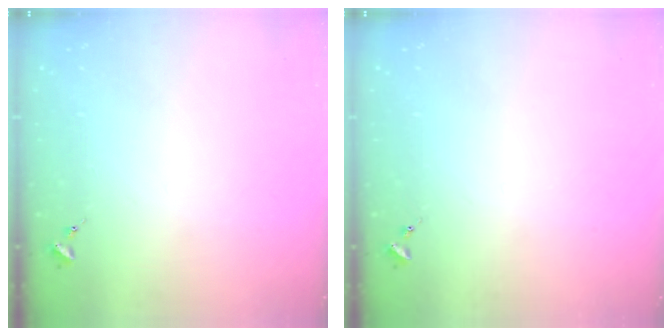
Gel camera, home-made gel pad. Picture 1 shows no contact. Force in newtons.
{"total": 0.0}